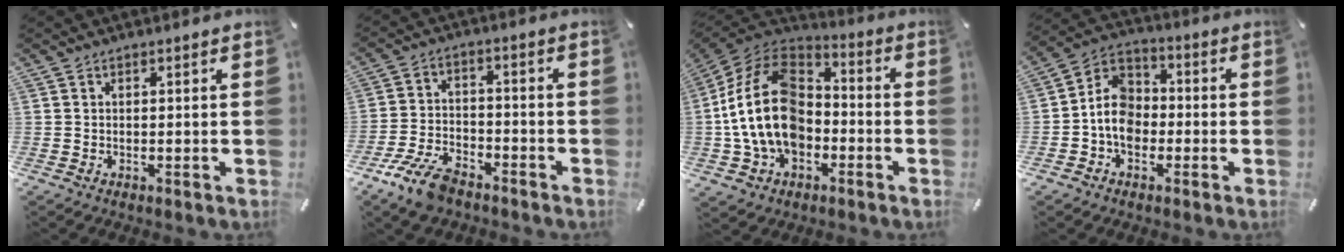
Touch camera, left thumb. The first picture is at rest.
{"total": 10.1, "force": [-7.2, 4.8, 5.2], "torque": [-0.110, 0.035, -0.136]}
{"total": 18.7, "force": [-3.7, 13.9, 12.0], "torque": [-0.263, 0.026, -0.070]}
{"total": 8.8, "force": [-2.8, 6.9, 4.6], "torque": [-0.115, 0.016, -0.057]}